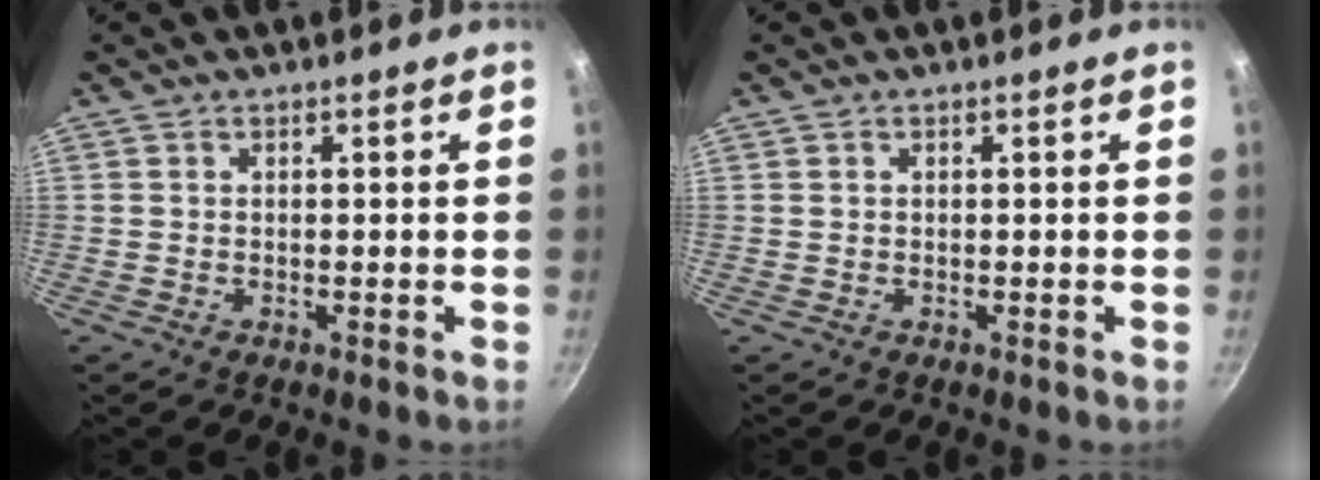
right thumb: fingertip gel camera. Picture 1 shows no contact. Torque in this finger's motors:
{"motor_torque": [0.00, 0.00, -0.13, 0.23, 0.01]}